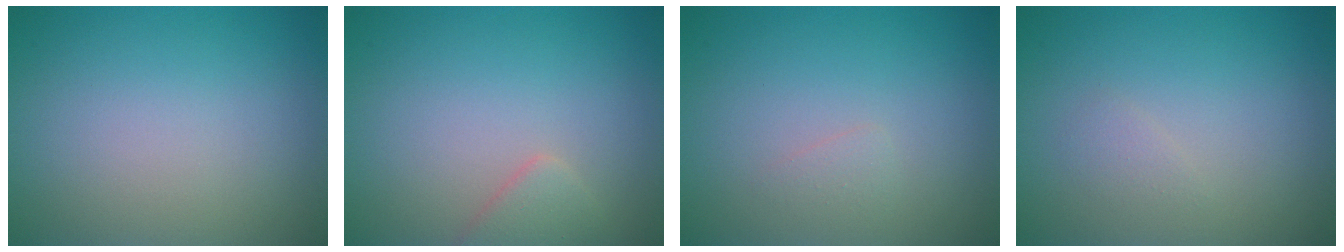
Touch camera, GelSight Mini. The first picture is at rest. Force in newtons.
{"total": 1.7, "press": 1.7, "slide": 0.1}
{"total": 0.7, "press": 0.7, "slide": 0.0}
{"total": 0.8, "press": 0.8, "slide": 0.1}